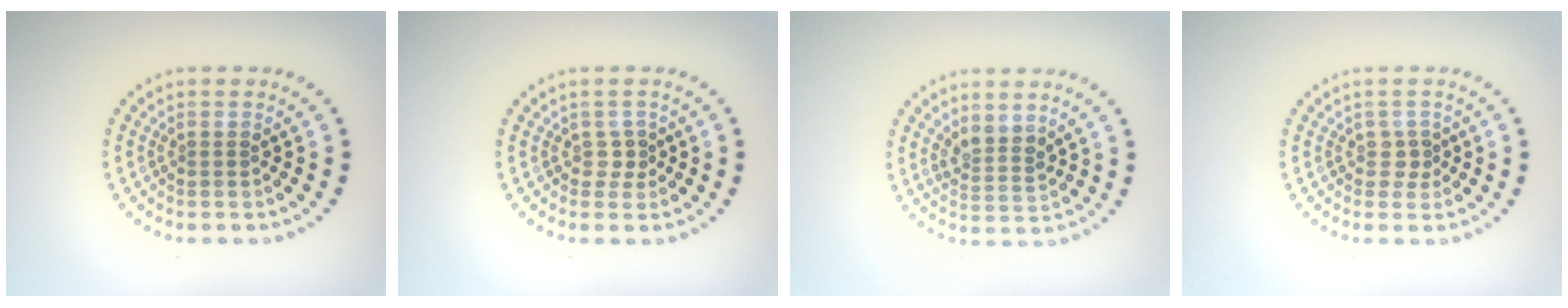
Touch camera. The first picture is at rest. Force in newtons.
{"total": 1.1, "press": 0.8, "slide": 0.8}
{"total": 2.4, "press": 1.9, "slide": 1.5}
{"total": 1.2, "press": 1.0, "slide": 0.7}